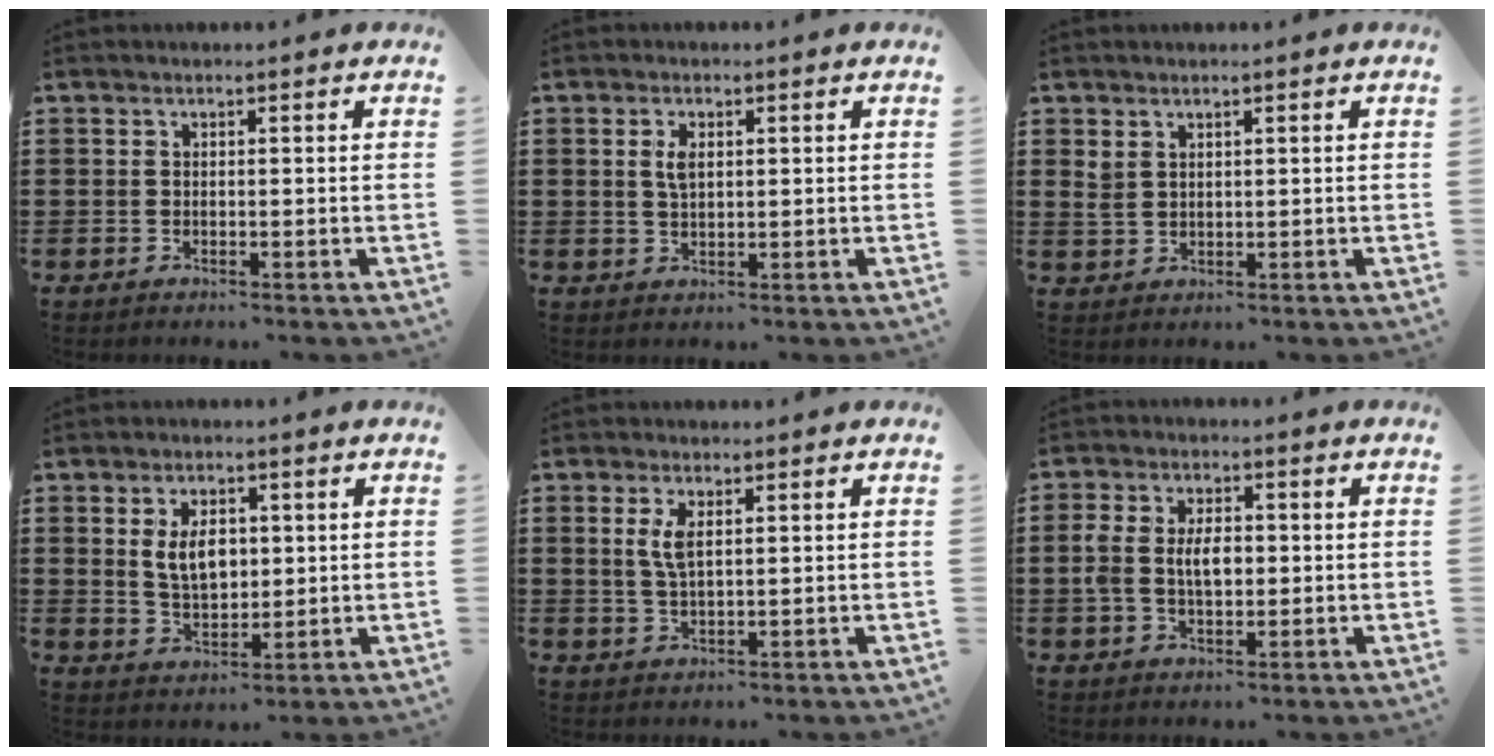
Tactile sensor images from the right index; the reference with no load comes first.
{"total": 2.8, "force": [0.7, 1.3, 2.3], "torque": [-0.050, 0.007, 0.011]}
{"total": 2.0, "force": [1.4, 1.1, 0.8], "torque": [-0.018, 0.004, 0.027]}
{"total": 6.0, "force": [1.0, 3.5, 4.7], "torque": [-0.084, 0.007, 0.012]}
{"total": 3.6, "force": [1.0, 1.4, 3.1], "torque": [-0.067, 0.007, 0.016]}
{"total": 5.5, "force": [0.1, 3.2, 4.5], "torque": [-0.090, 0.005, -0.003]}